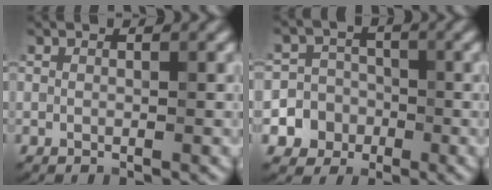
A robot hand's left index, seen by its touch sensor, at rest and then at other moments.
{"total": 6.2, "force": [-2.2, 5.8, 0.5], "torque": [0.015, 0.000, -0.054]}